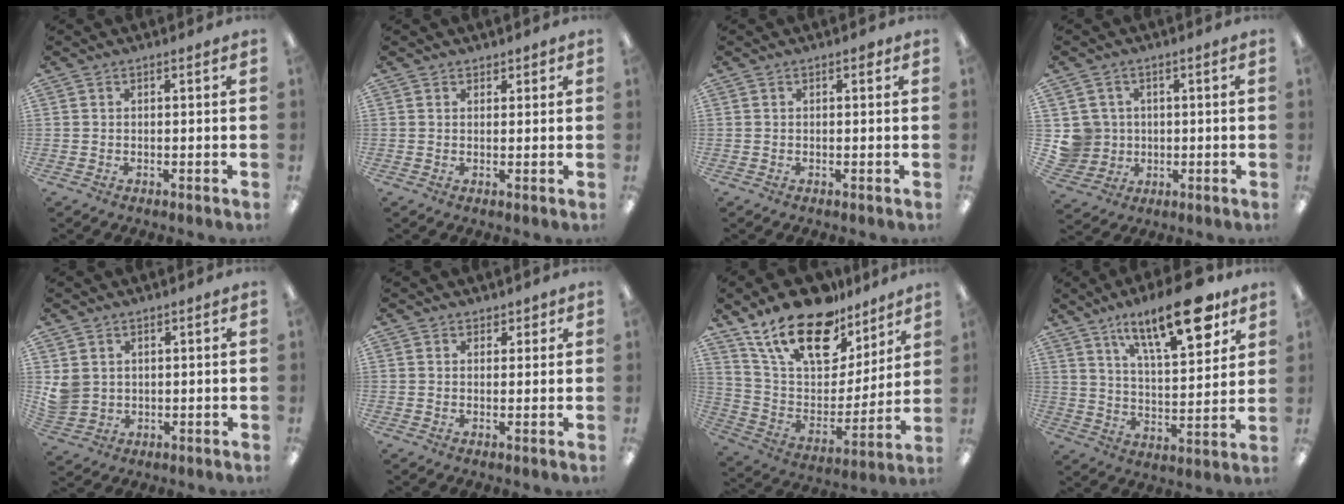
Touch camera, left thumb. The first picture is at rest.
{"total": 1.6, "force": [1.2, 1.0, 0.1], "torque": [0.006, -0.002, 0.020]}
{"total": 0.8, "force": [0.4, 0.4, 0.5], "torque": [-0.003, -0.001, 0.004]}
{"total": 6.6, "force": [0.9, 6.6, 0.5], "torque": [-0.024, 0.006, 0.025]}
{"total": 4.5, "force": [1.9, 4.0, 0.9], "torque": [-0.020, -0.003, 0.038]}
{"total": 1.9, "force": [1.3, 1.4, 0.2], "torque": [0.004, -0.002, 0.022]}
{"total": 22.4, "force": [16.2, 10.3, 11.5], "torque": [-0.213, -0.099, 0.291]}
{"total": 20.2, "force": [12.7, 6.9, 14.1], "torque": [-0.203, -0.064, 0.199]}